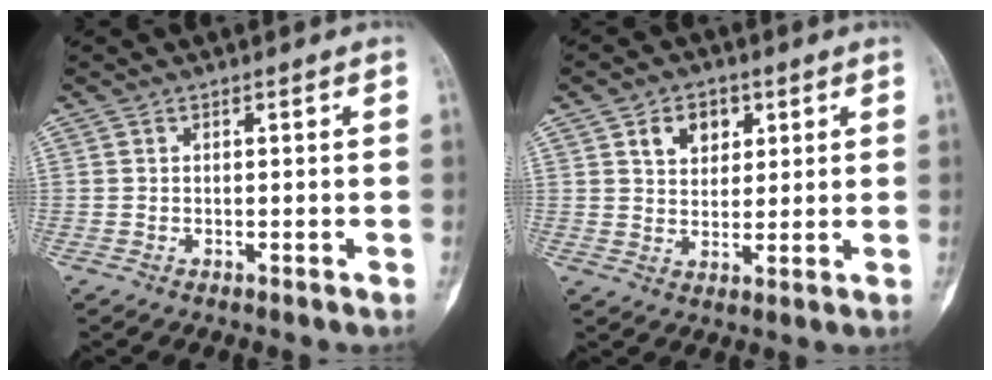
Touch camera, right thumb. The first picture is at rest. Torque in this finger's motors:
{"motor_torque": [-0.07, 0.09, 0.06, 0.01, 0.03]}